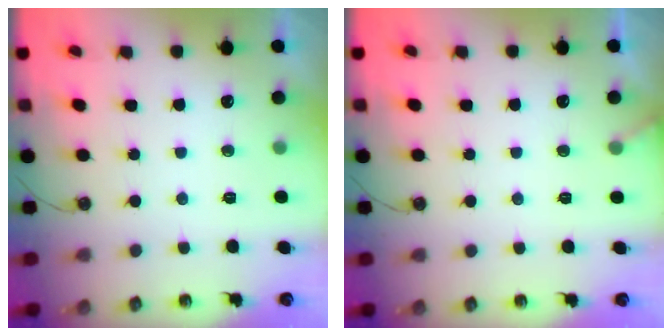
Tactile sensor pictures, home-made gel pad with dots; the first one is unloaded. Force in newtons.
{"total": 2.9, "press": 2.9, "slide": 0.2}